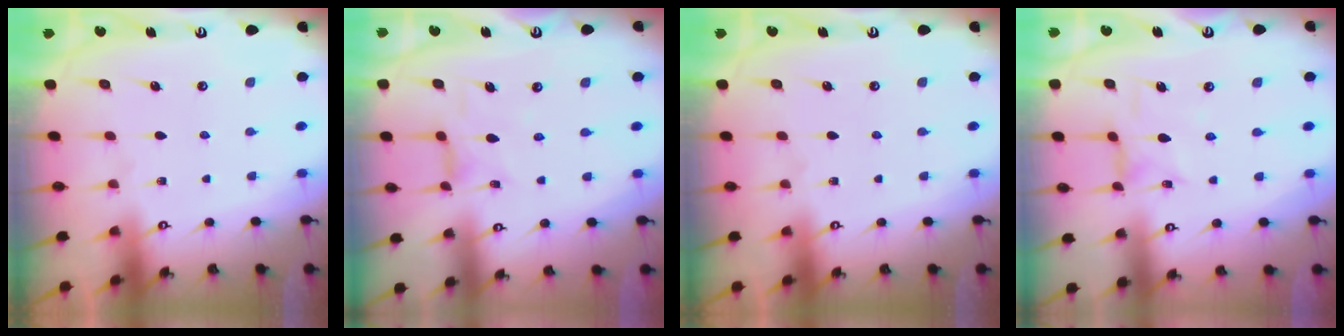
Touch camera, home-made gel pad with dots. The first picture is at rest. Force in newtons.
{"total": 2.7, "press": 2.6, "slide": 0.5}
{"total": 0.0}
{"total": 2.0, "press": 2.0, "slide": 0.3}